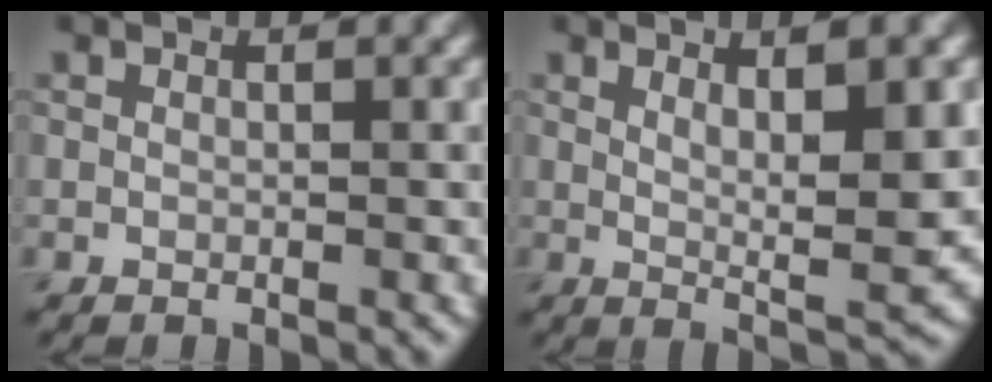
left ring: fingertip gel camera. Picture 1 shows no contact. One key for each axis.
{"total": 6.4, "fx": 1.5, "fy": 1.3, "fz": 6.1, "tx": -0.083, "ty": -0.009, "tz": 0.026}